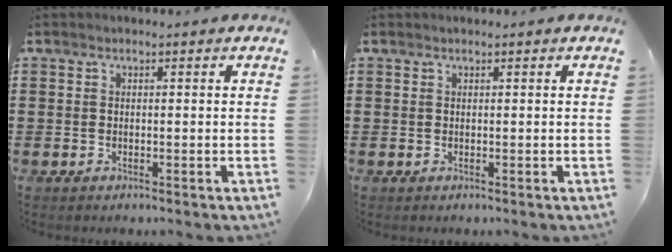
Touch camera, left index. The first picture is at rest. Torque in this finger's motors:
{"motor_torque": [0.15, 0.24, -0.01, 0.01]}